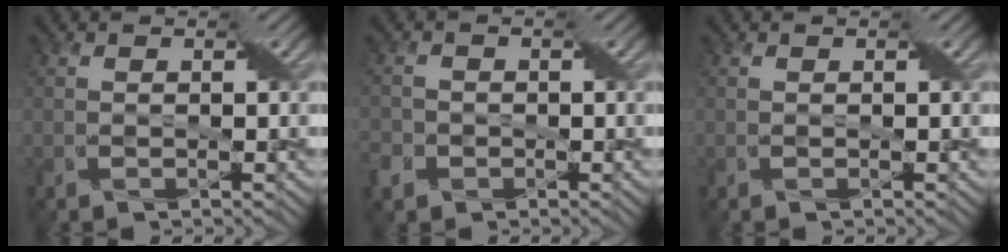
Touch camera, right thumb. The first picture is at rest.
{"total": 2.6, "force": [-1.5, 2.1, 0.4], "torque": [-0.019, -0.008, -0.036]}
{"total": 0.0}